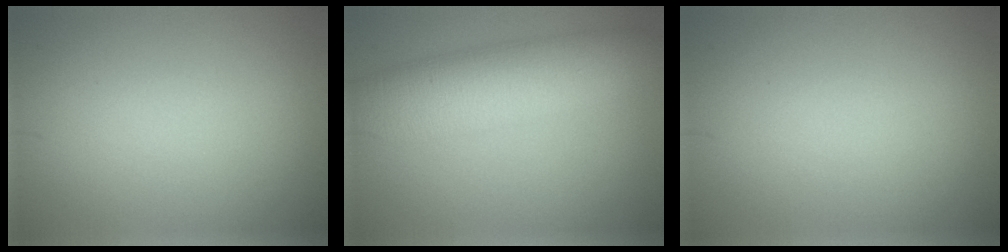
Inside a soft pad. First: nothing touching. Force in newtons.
{"total": 7.2, "press": 7.2, "slide": 0.1}
{"total": 0.0}